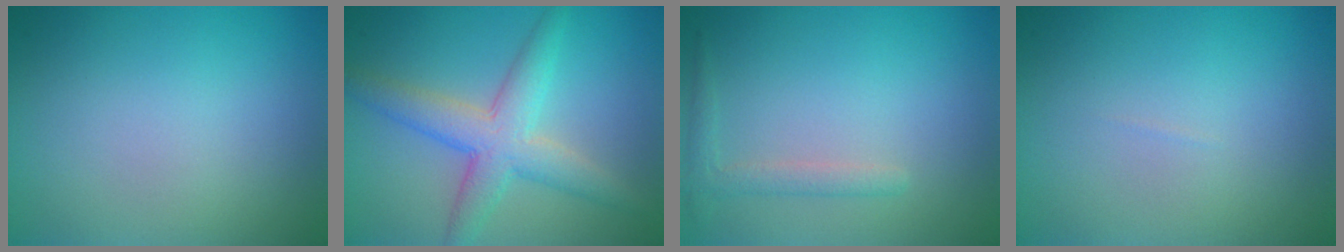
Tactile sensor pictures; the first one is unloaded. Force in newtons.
{"total": 4.9, "press": 4.9, "slide": 0.1}
{"total": 1.5, "press": 1.5, "slide": 0.1}
{"total": 0.0}